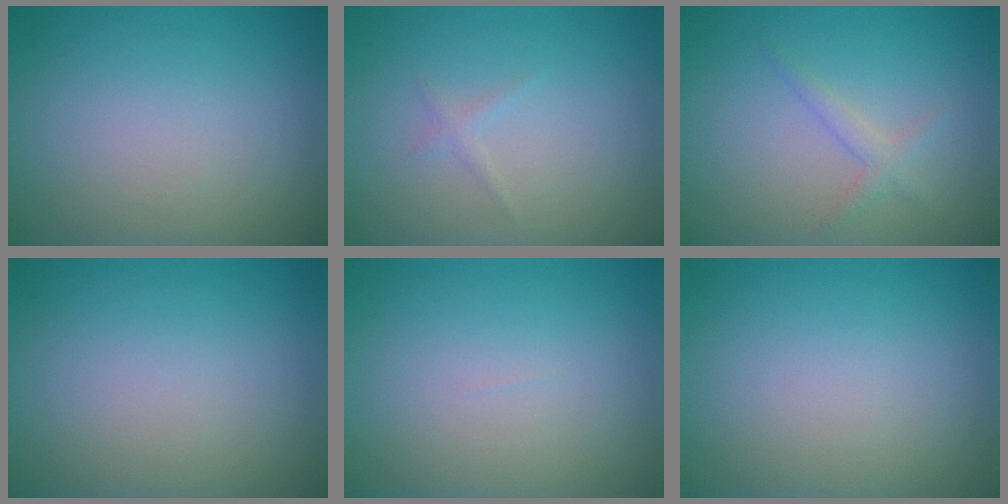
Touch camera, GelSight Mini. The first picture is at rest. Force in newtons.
{"total": 0.7, "press": 0.7, "slide": 0.1}
{"total": 1.3, "press": 1.3, "slide": 0.1}
{"total": 0.0}
{"total": 0.0}
{"total": 0.0}